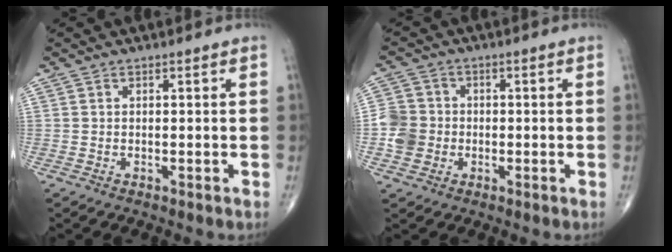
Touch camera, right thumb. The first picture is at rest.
{"total": 6.0, "force": [-1.3, 5.6, 2.0], "torque": [-0.022, 0.012, -0.029]}